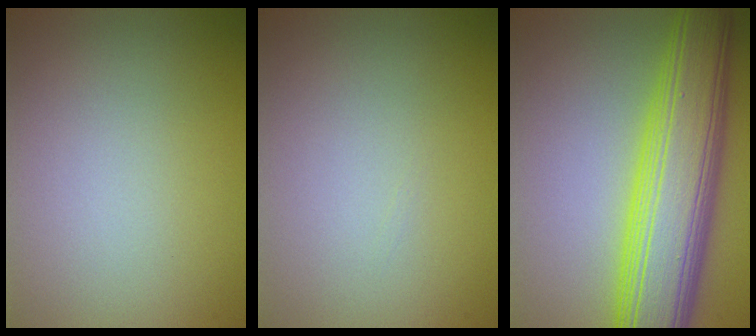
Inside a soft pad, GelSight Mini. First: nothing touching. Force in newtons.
{"total": 0.0}
{"total": 10.5, "press": 10.5, "slide": 0.3}